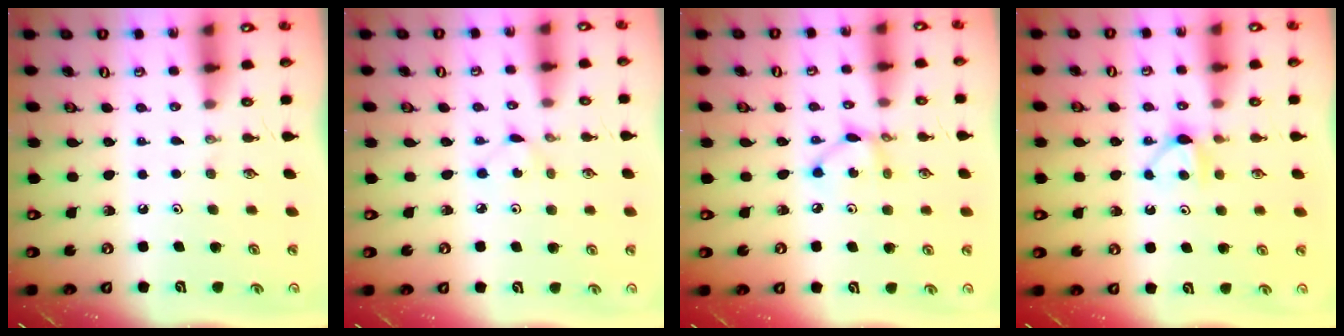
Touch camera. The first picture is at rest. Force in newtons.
{"total": 3.0, "press": 3.0, "slide": 0.3}
{"total": 5.2, "press": 5.2, "slide": 0.2}
{"total": 6.2, "press": 6.2, "slide": 0.5}